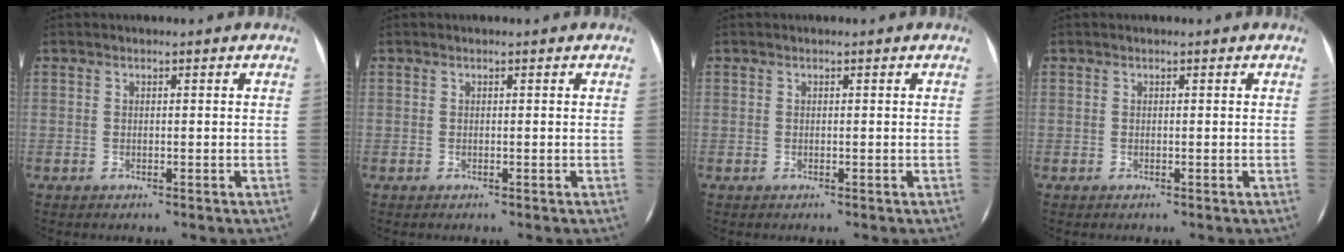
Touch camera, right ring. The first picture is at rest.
{"total": 0.0}
{"total": 0.0}
{"total": 0.0}